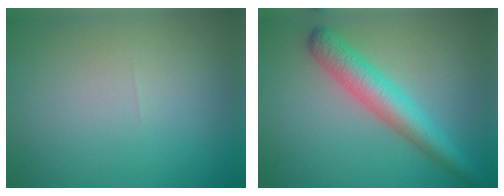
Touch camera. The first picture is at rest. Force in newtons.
{"total": 4.7, "press": 4.7, "slide": 0.1}